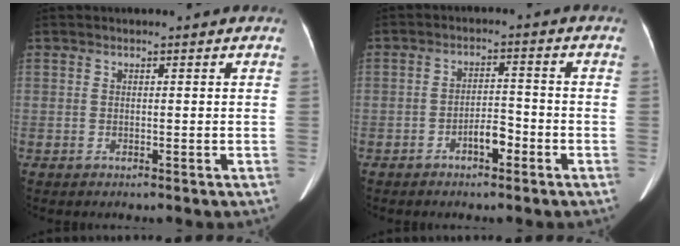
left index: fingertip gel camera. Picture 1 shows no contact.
{"total": 3.9, "force": [-2.3, 1.5, 2.8], "torque": [-0.047, 0.011, -0.040]}